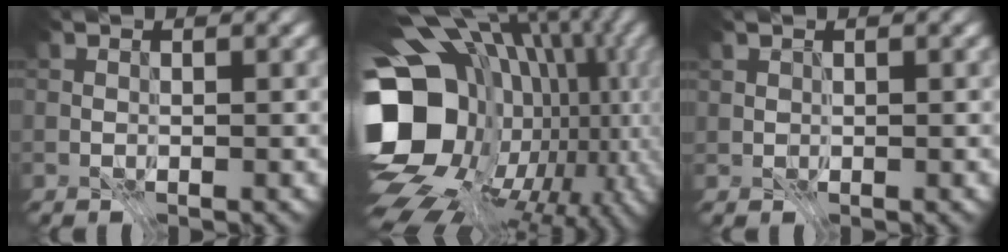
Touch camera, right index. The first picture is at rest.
{"total": 20.3, "force": [-3.1, 14.6, 13.8], "torque": [-0.263, -0.002, -0.032]}
{"total": 0.5, "force": [0.3, 0.4, 0.1], "torque": [-0.004, 0.000, 0.007]}